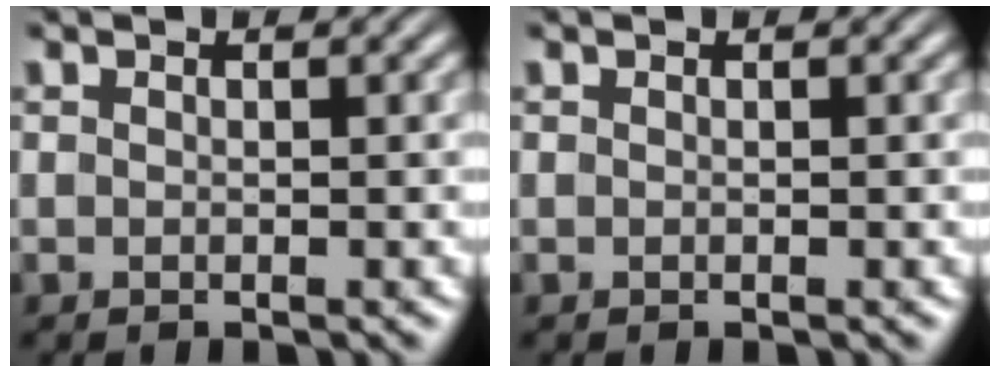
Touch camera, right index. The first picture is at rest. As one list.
[{"total": 0.0}]